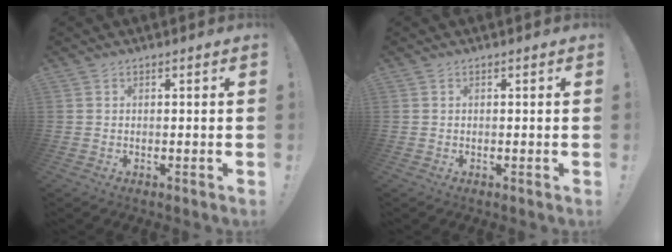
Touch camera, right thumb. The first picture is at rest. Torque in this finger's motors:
{"motor_torque": [-0.12, 0.02, -0.07, 0.12, 0.00]}